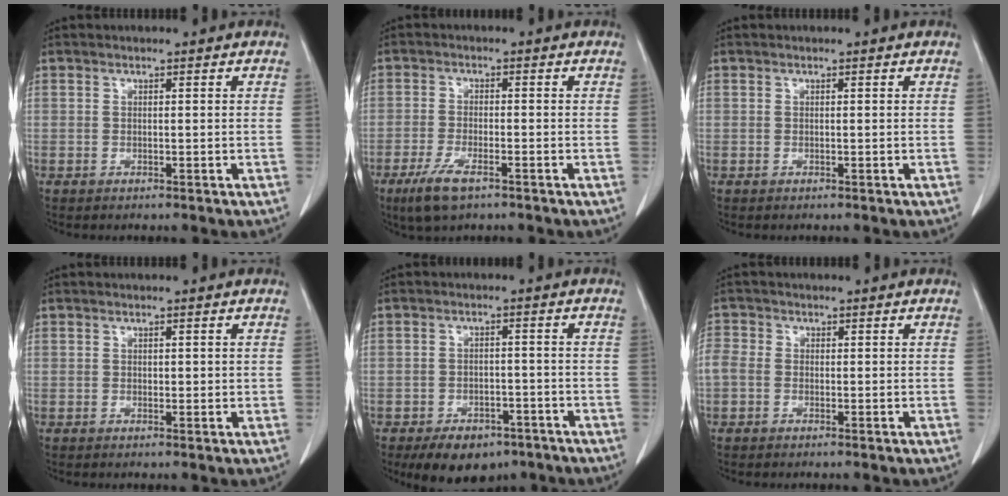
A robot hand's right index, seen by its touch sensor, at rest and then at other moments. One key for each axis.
{"total": 5.6, "fx": -3.5, "fy": 1.5, "fz": 4.1, "tx": -0.088, "ty": -0.011, "tz": -0.061}
{"total": 0.0}
{"total": 0.9, "fx": 0.2, "fy": 0.6, "fz": 0.7, "tx": -0.005, "ty": 0.000, "tz": 0.003}
{"total": 8.3, "fx": -5.7, "fy": 4.8, "fz": 3.7, "tx": -0.047, "ty": 0.006, "tz": -0.079}
{"total": 3.2, "fx": -0.3, "fy": 2.6, "fz": 1.9, "tx": -0.060, "ty": 0.015, "tz": -0.010}